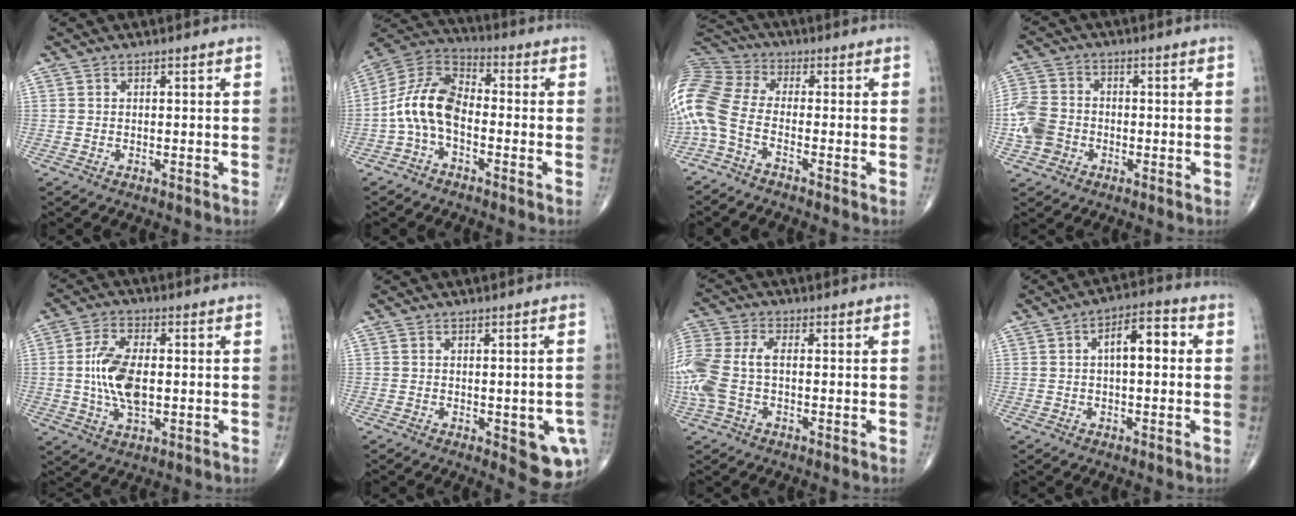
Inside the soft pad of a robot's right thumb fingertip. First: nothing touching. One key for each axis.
{"total": 11.2, "fx": -2.3, "fy": 6.5, "fz": 8.8, "tx": -0.166, "ty": 0.041, "tz": -0.059}
{"total": 12.5, "fx": -4.5, "fy": 6.6, "fz": 9.6, "tx": -0.223, "ty": 0.049, "tz": -0.103}
{"total": 7.7, "fx": -2.3, "fy": 6.3, "fz": 3.9, "tx": -0.077, "ty": 0.018, "tz": -0.048}
{"total": 10.5, "fx": -0.2, "fy": 5.2, "fz": 9.1, "tx": -0.180, "ty": 0.000, "tz": -0.002}
{"total": 7.9, "fx": -2.3, "fy": 3.1, "fz": 6.9, "tx": -0.058, "ty": -0.005, "tz": -0.021}
{"total": 13.1, "fx": -1.0, "fy": 7.6, "fz": 10.7, "tx": -0.289, "ty": 0.021, "tz": -0.018}
{"total": 7.7, "fx": 1.2, "fy": 3.4, "fz": 6.8, "tx": -0.093, "ty": 0.023, "tz": 0.008}